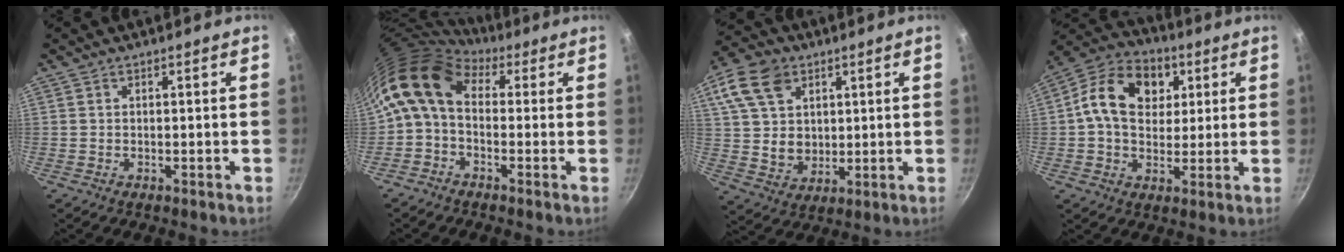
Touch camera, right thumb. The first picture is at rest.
{"total": 10.6, "force": [1.8, 7.1, 7.7], "torque": [-0.135, 0.025, 0.010]}
{"total": 16.2, "force": [6.5, 12.2, 8.5], "torque": [-0.149, -0.004, 0.125]}
{"total": 15.2, "force": [3.6, 11.3, 9.6], "torque": [-0.139, 0.010, 0.041]}